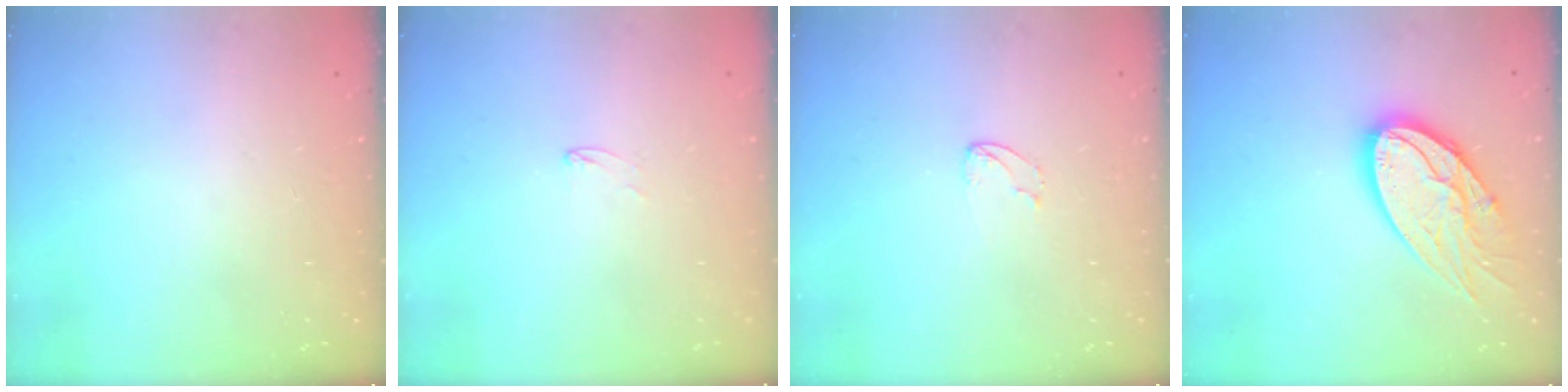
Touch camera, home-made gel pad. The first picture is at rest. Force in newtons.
{"total": 3.1, "press": 3.1, "slide": 0.2}
{"total": 2.8, "press": 2.8, "slide": 0.2}
{"total": 19.3, "press": 19.2, "slide": 1.8}